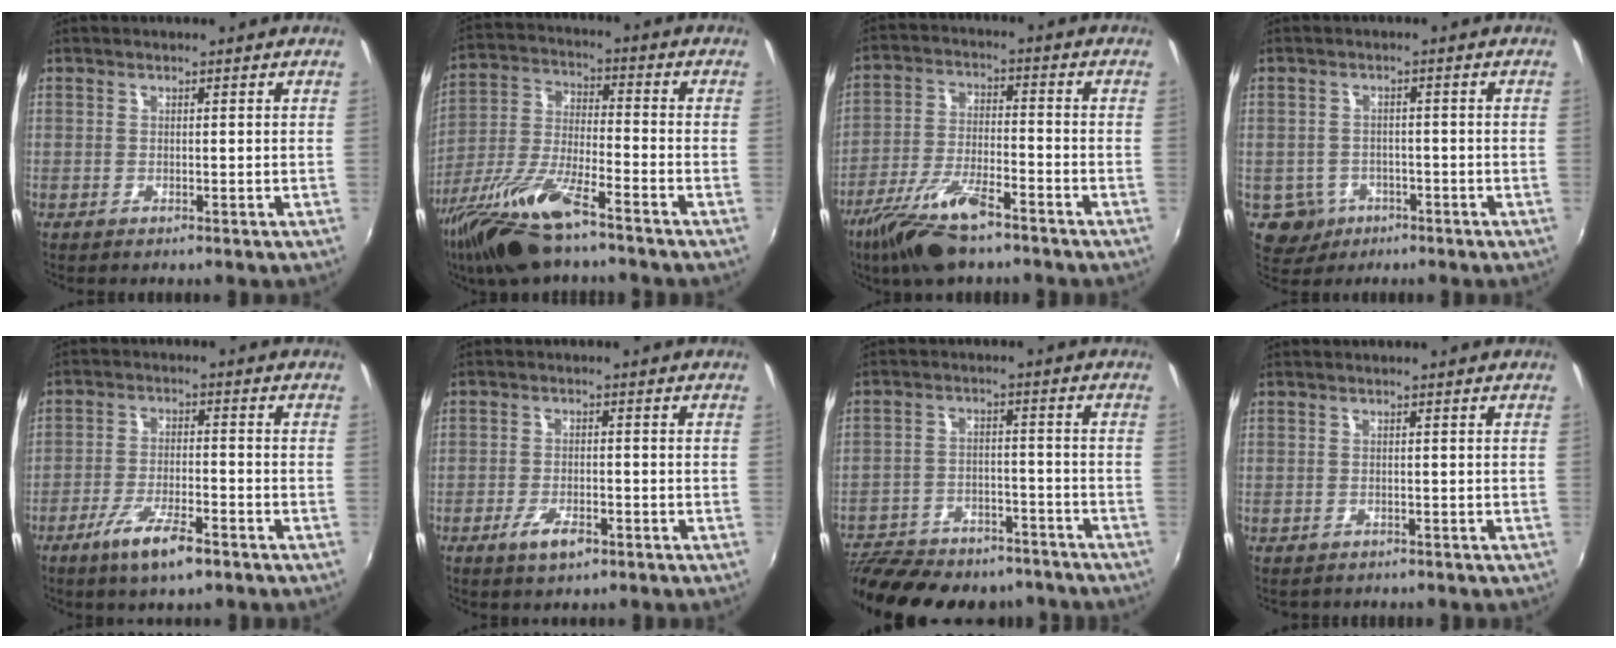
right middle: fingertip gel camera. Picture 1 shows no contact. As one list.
[{"total": 15.4, "force": [-10.9, 3.2, 10.4], "torque": [-0.224, -0.027, -0.213]}, {"total": 12.1, "force": [-8.7, 3.4, 7.7], "torque": [-0.166, -0.020, -0.163]}, {"total": 5.1, "force": [-2.3, 4.4, 0.9], "torque": [-0.030, 0.005, -0.030]}, {"total": 8.7, "force": [-5.5, 2.0, 6.4], "torque": [-0.137, -0.015, -0.099]}, {"total": 4.9, "force": [-2.9, 2.0, 3.5], "torque": [-0.080, -0.009, -0.052]}, {"total": 22.1, "force": [-18.5, 8.4, 8.8], "torque": [-0.192, 0.000, -0.255]}, {"total": 1.1, "force": [-0.8, 0.8, 0.2], "torque": [-0.009, -0.003, -0.010]}]